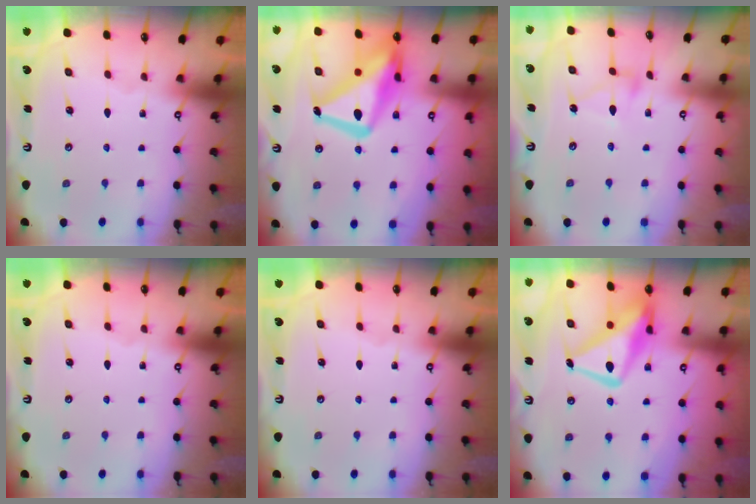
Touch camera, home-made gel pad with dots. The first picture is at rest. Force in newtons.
{"total": 18.5, "press": 18.4, "slide": 1.8}
{"total": 5.3, "press": 5.2, "slide": 0.4}
{"total": 0.0}
{"total": 0.0}
{"total": 14.7, "press": 14.6, "slide": 1.3}